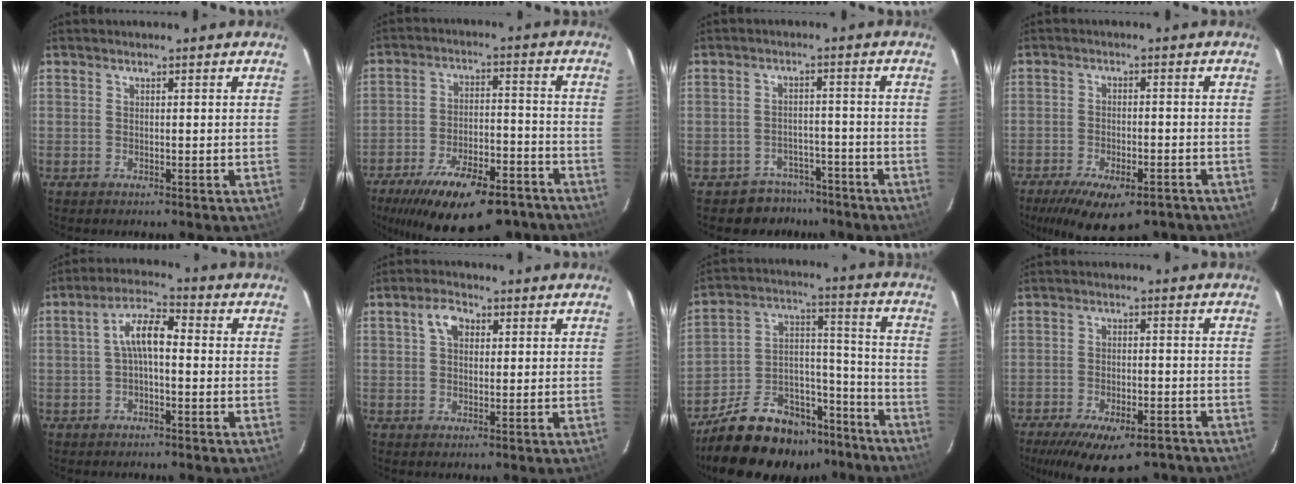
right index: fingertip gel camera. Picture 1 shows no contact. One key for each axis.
{"total": 22.2, "fx": -16.5, "fy": 8.0, "fz": 12.5, "tx": -0.223, "ty": -0.017, "tz": -0.231}
{"total": 6.1, "fx": -4.6, "fy": 4.0, "fz": -0.4, "tx": 0.007, "ty": 0.032, "tz": -0.062}
{"total": 14.0, "fx": -10.0, "fy": 5.6, "fz": 8.1, "tx": -0.164, "ty": -0.027, "tz": -0.145}
{"total": 6.1, "fx": -0.3, "fy": 2.4, "fz": 5.6, "tx": -0.113, "ty": 0.023, "tz": -0.006}
{"total": 4.3, "fx": 1.5, "fy": 2.8, "fz": 2.8, "tx": -0.052, "ty": 0.015, "tz": 0.026}
{"total": 22.6, "fx": -17.7, "fy": 10.6, "fz": 9.2, "tx": -0.177, "ty": 0.057, "tz": -0.252}
{"total": 15.8, "fx": -11.6, "fy": 6.2, "fz": 8.7, "tx": -0.173, "ty": -0.026, "tz": -0.166}